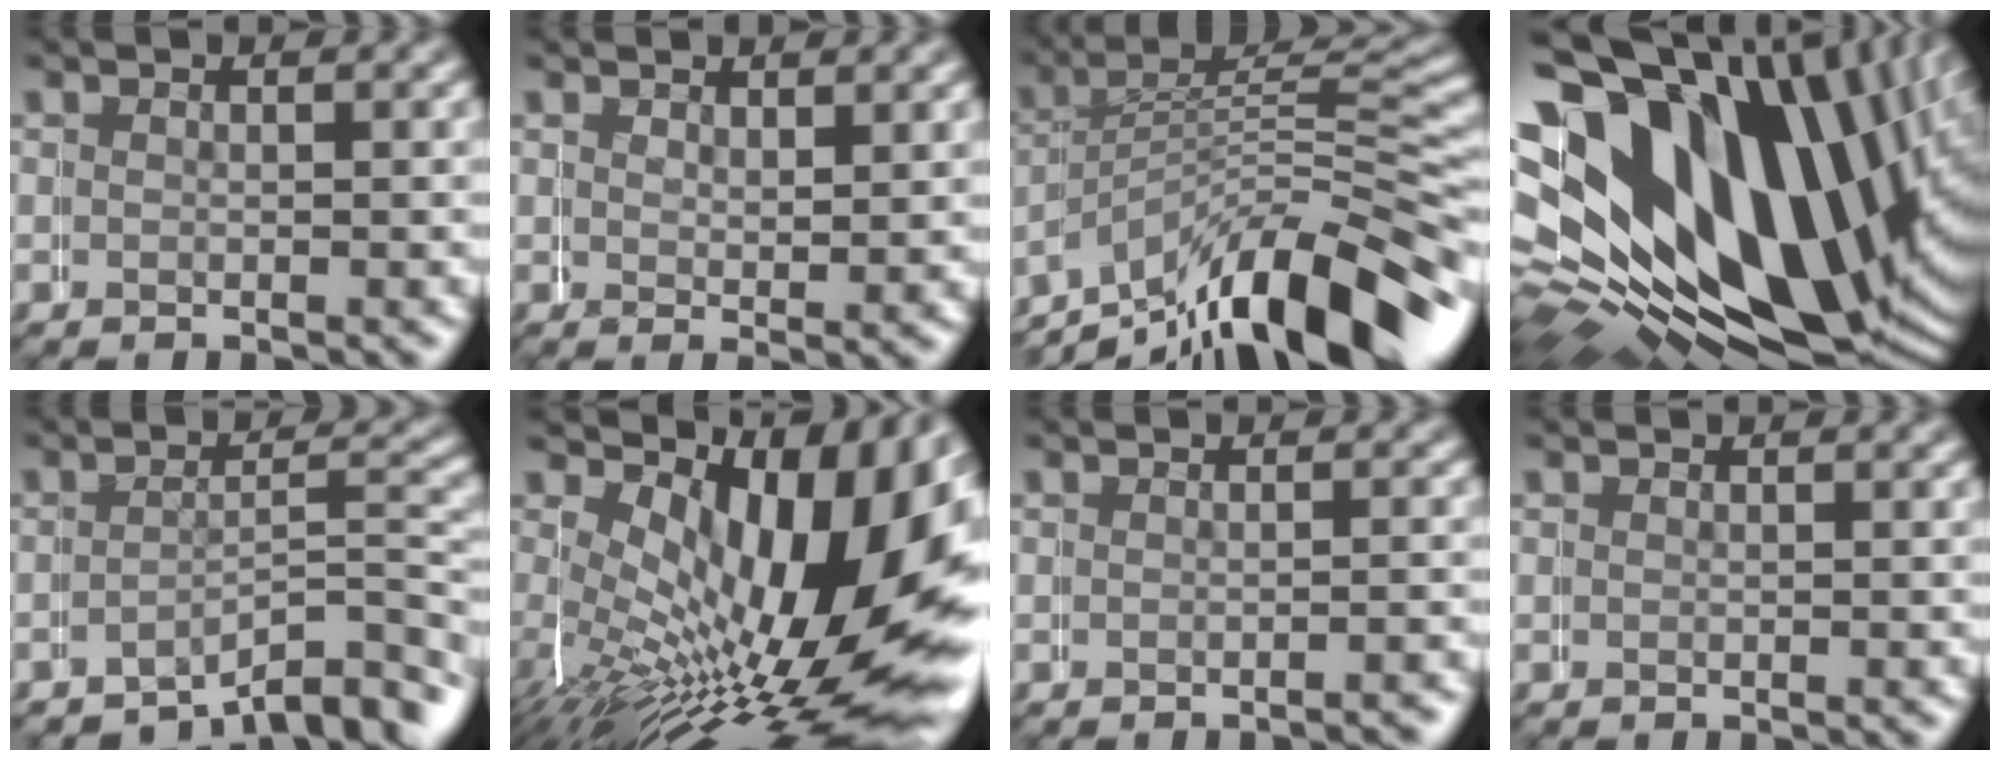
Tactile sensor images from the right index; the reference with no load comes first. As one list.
[{"total": 1.4, "force": [1.2, 0.4, 0.7], "torque": [-0.013, -0.012, 0.023]}, {"total": 11.9, "force": [-7.2, 5.5, 7.7], "torque": [-0.115, -0.015, -0.103]}, {"total": 27.3, "force": [-0.8, 18.9, 19.7], "torque": [-0.337, -0.018, -0.010]}, {"total": 5.3, "force": [-4.3, 1.2, 2.7], "torque": [-0.029, -0.003, -0.065]}, {"total": 16.8, "force": [-2.0, 8.4, 14.5], "torque": [-0.205, -0.033, -0.007]}, {"total": 1.5, "force": [-1.4, 0.0, 0.5], "torque": [0.000, 0.008, -0.024]}, {"total": 0.0}]